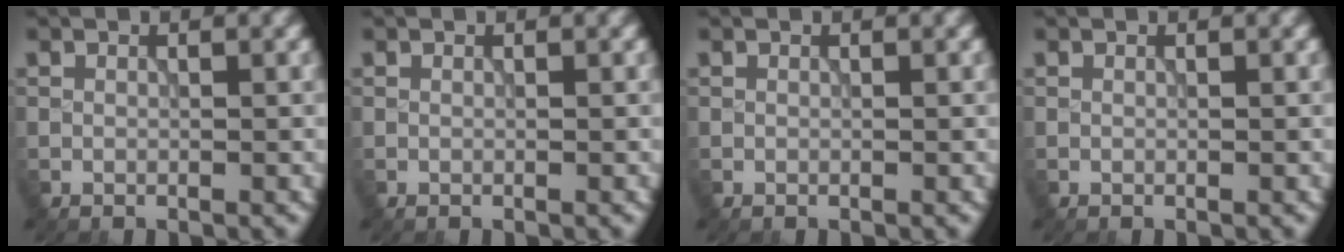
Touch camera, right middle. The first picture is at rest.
{"total": 0.0}
{"total": 0.0}
{"total": 0.0}